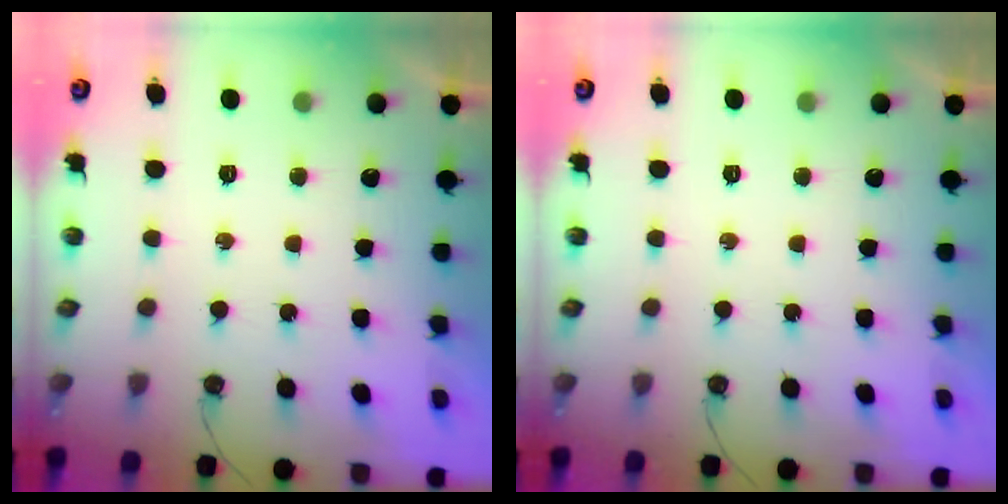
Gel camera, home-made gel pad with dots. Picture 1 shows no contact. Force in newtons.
{"total": 0.0}